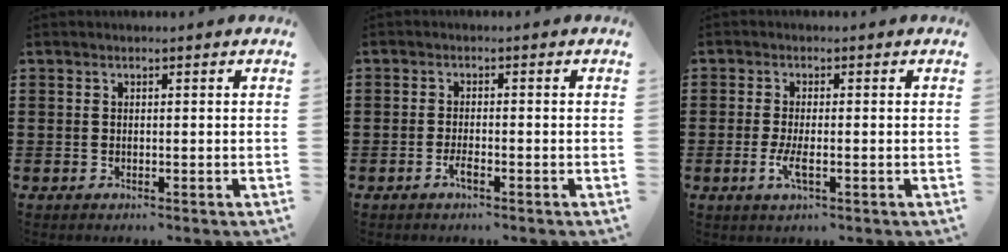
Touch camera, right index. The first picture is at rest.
{"total": 2.0, "force": [-1.2, 0.3, 1.6], "torque": [-0.036, -0.005, -0.023]}
{"total": 3.4, "force": [-1.1, 0.7, 3.2], "torque": [-0.075, -0.010, -0.025]}